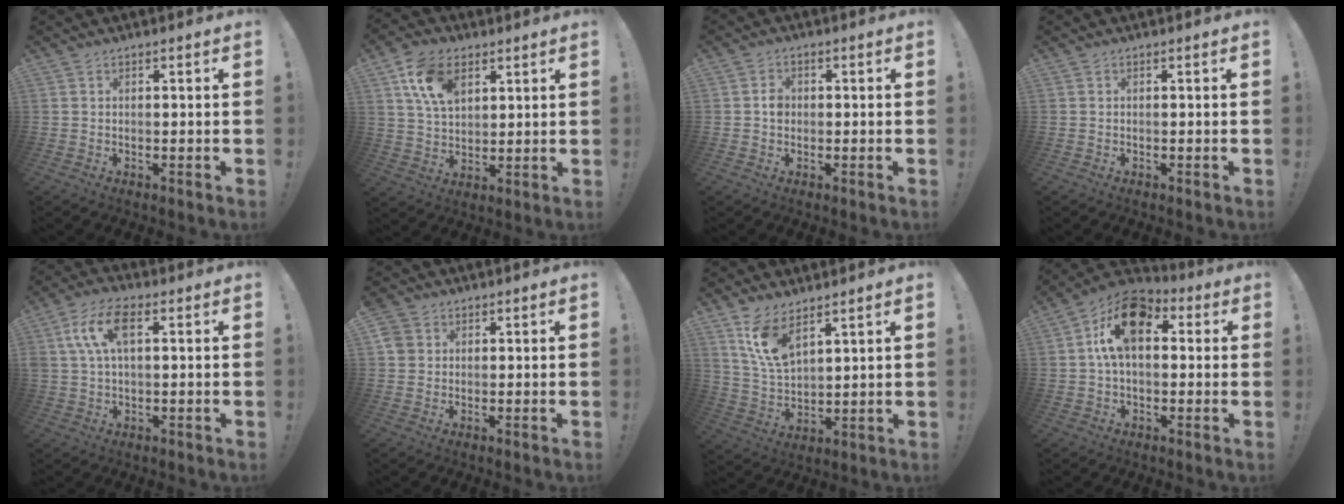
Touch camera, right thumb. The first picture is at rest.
{"total": 12.6, "force": [6.1, 8.3, 7.3], "torque": [-0.119, -0.013, 0.117]}
{"total": 3.1, "force": [-0.4, 2.5, 1.7], "torque": [-0.017, 0.003, -0.009]}
{"total": 0.0}
{"total": 10.5, "force": [3.1, 5.6, 8.4], "torque": [-0.173, 0.008, 0.057]}
{"total": 3.5, "force": [1.5, 3.0, 1.1], "torque": [-0.020, 0.003, 0.031]}
{"total": 10.7, "force": [7.2, 4.7, 6.4], "torque": [-0.128, -0.030, 0.140]}
{"total": 15.3, "force": [4.5, 9.4, 11.2], "torque": [-0.181, 0.001, 0.082]}